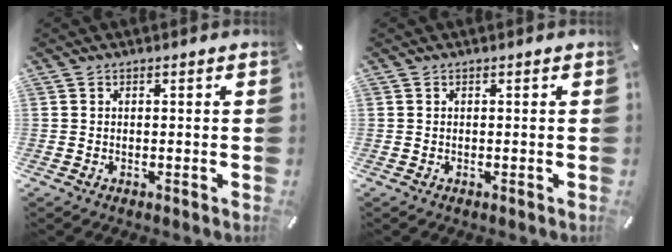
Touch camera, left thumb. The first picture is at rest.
{"total": 0.0}